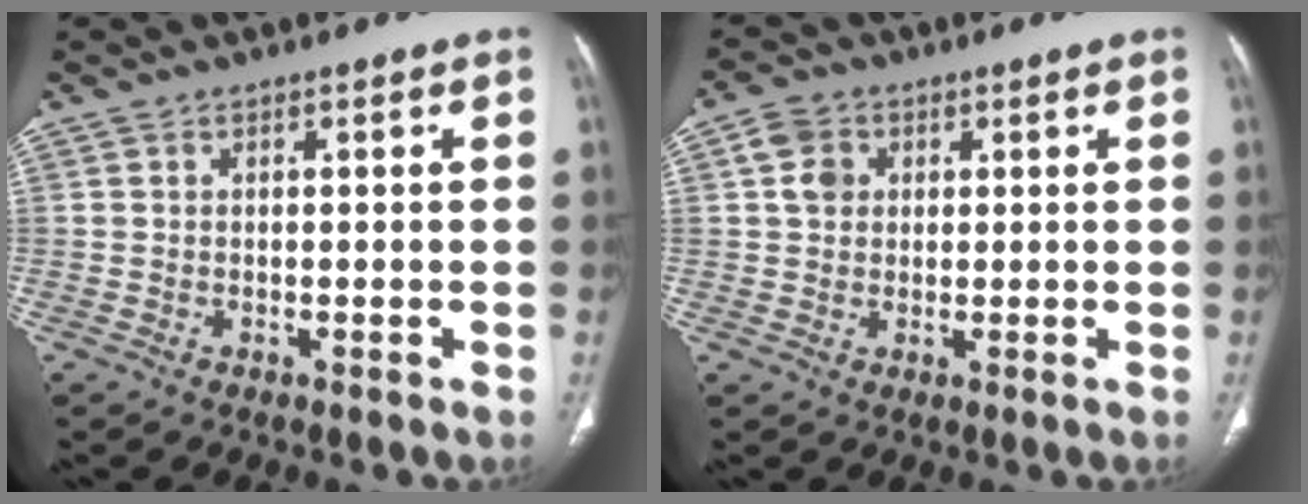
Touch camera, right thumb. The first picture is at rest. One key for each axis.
{"total": 4.5, "fx": 1.2, "fy": 3.7, "fz": 2.2, "tx": -0.028, "ty": 0.003, "tz": 0.022}